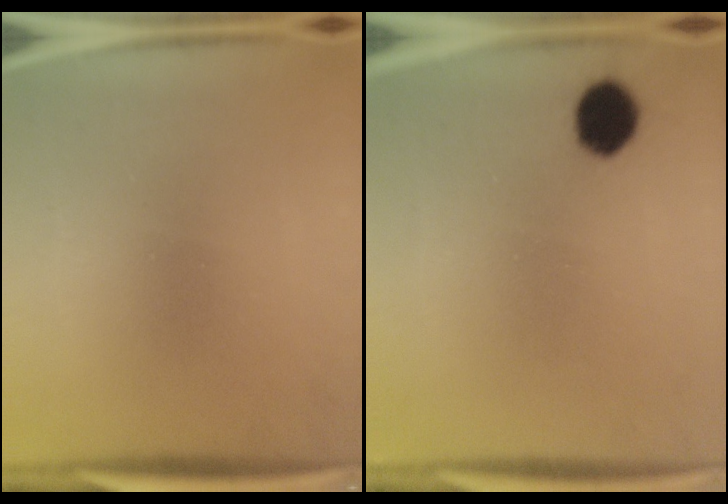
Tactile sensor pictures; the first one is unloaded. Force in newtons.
{"total": 6.8}